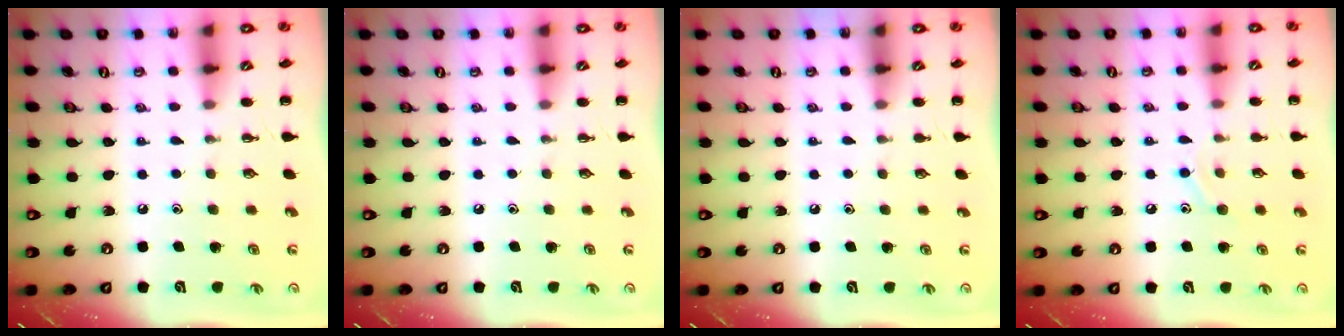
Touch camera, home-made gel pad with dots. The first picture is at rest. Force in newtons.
{"total": 0.0}
{"total": 0.0}
{"total": 8.9, "press": 8.7, "slide": 1.7}